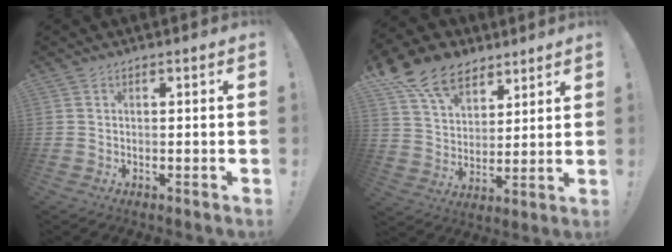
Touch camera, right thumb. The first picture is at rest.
{"total": 15.2, "force": [10.0, 9.6, 6.1], "torque": [-0.102, -0.062, 0.189]}